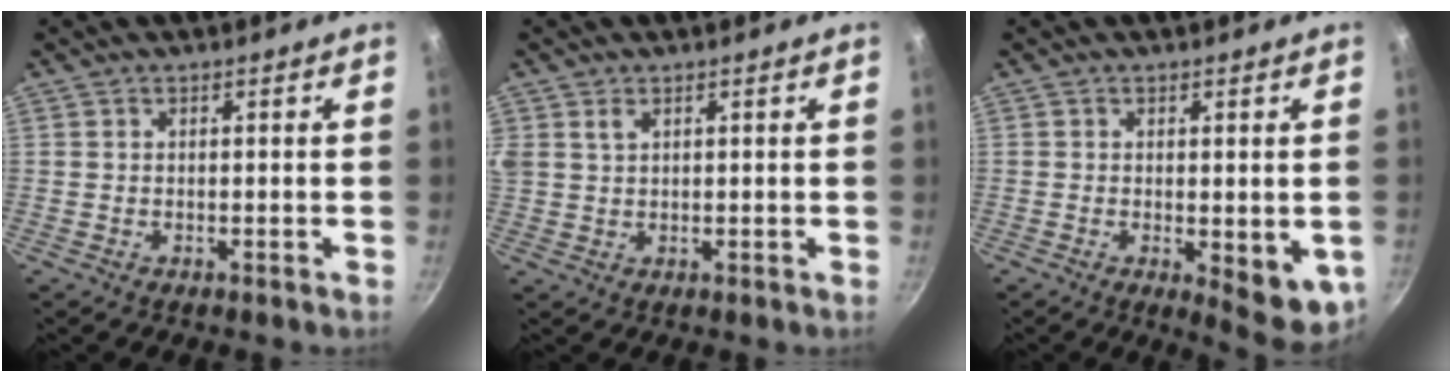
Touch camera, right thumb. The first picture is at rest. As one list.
[{"total": 3.3, "force": [1.7, 2.1, 1.9], "torque": [-0.031, 0.002, 0.037]}, {"total": 8.2, "force": [-1.3, 3.0, 7.5], "torque": [-0.076, -0.008, -0.008]}]